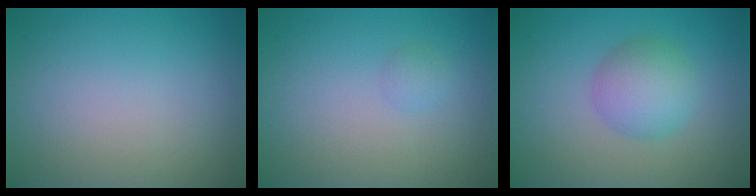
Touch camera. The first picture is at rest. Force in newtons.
{"total": 0.9, "press": 0.9, "slide": 0.0}
{"total": 3.8, "press": 3.8, "slide": 0.0}